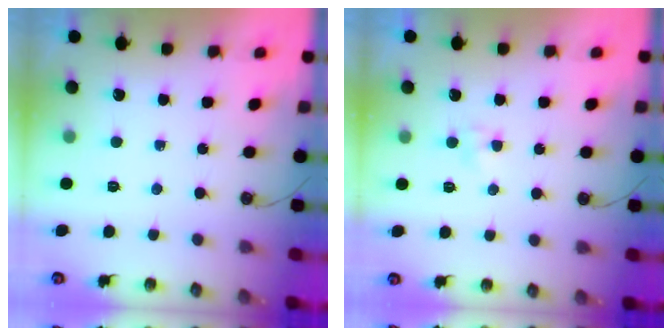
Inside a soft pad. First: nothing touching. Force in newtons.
{"total": 2.4, "press": 2.3, "slide": 0.3}